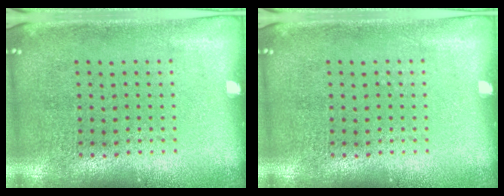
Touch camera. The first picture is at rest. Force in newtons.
{"total": 0.0}